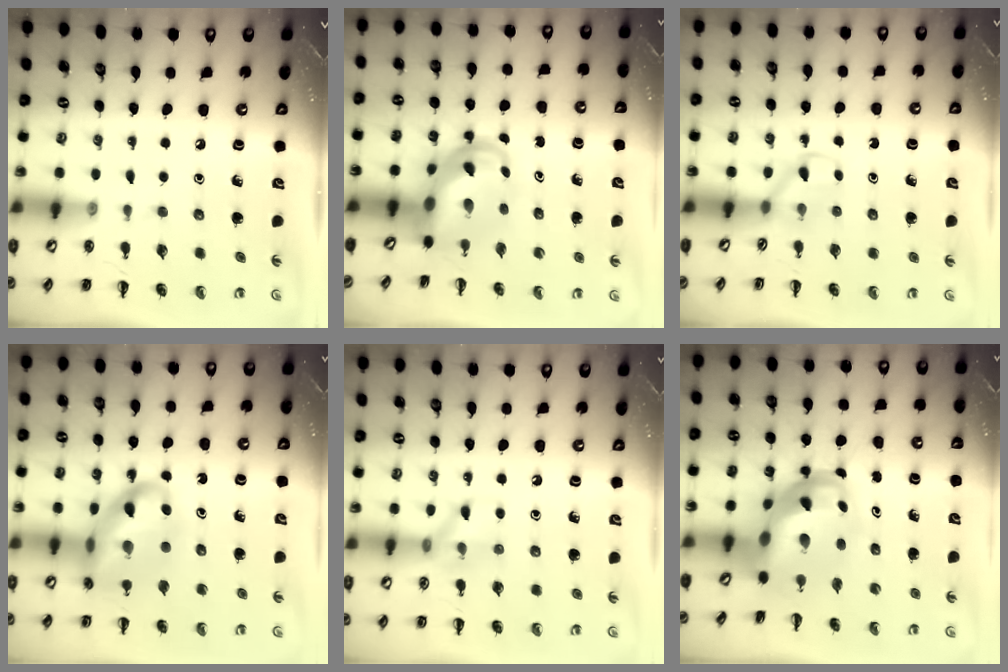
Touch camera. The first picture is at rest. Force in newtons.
{"total": 6.4, "press": 6.4, "slide": 0.9}
{"total": 3.0, "press": 2.8, "slide": 1.1}
{"total": 15.2, "press": 14.8, "slide": 3.4}
{"total": 6.8, "press": 6.7, "slide": 0.7}
{"total": 7.2, "press": 6.9, "slide": 2.1}